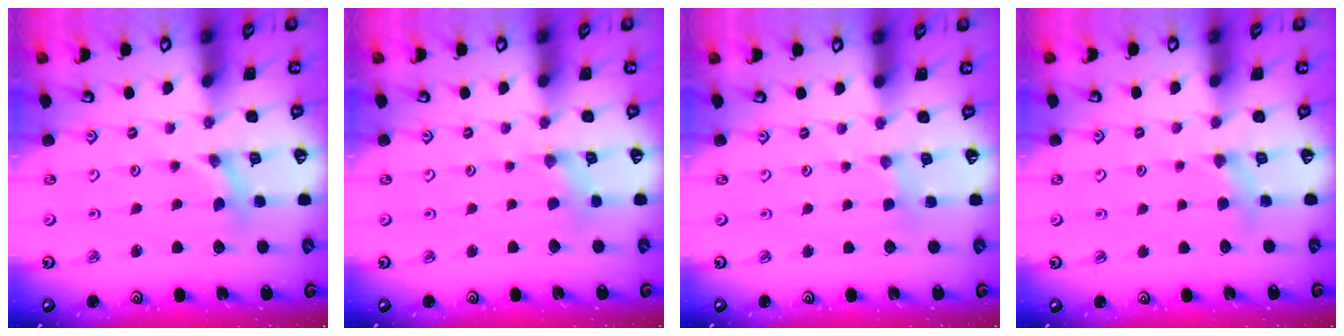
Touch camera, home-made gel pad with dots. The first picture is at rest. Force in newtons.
{"total": 1.8, "press": 1.8, "slide": 0.4}
{"total": 1.5, "press": 1.5, "slide": 0.3}
{"total": 4.7, "press": 4.7, "slide": 0.5}